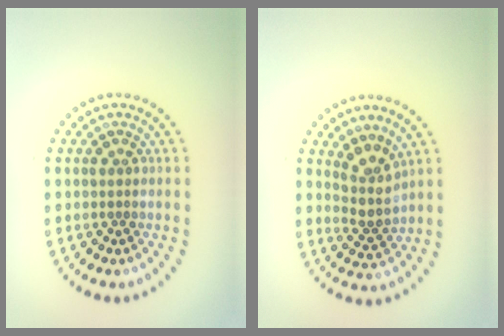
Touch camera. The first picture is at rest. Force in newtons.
{"total": 2.8, "press": 2.2, "slide": 1.8}